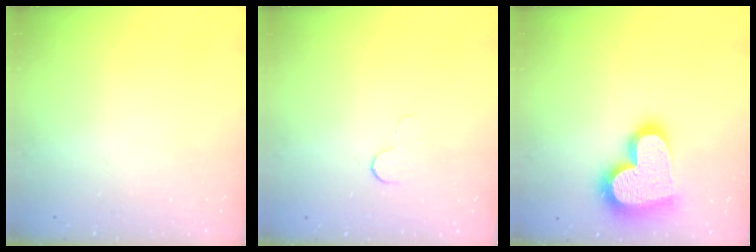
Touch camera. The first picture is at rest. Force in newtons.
{"total": 3.7, "press": 3.7, "slide": 0.3}
{"total": 21.5, "press": 21.4, "slide": 1.5}